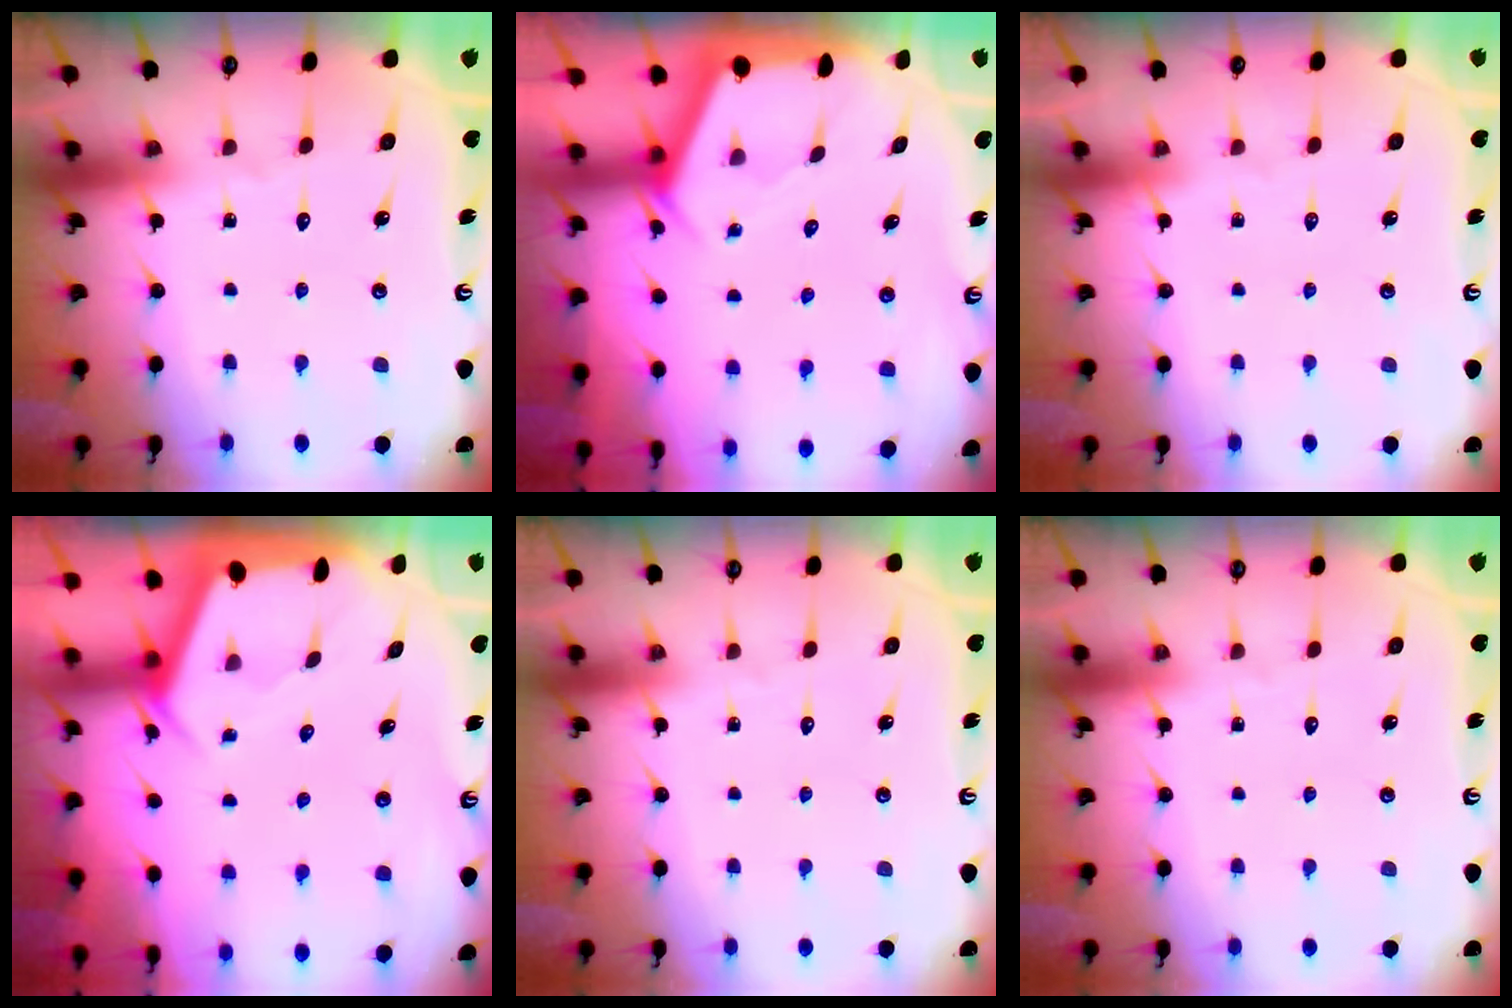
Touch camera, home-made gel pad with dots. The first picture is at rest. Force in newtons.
{"total": 2.5, "press": 2.5, "slide": 0.3}
{"total": 0.0}
{"total": 2.9, "press": 2.9, "slide": 0.2}
{"total": 0.0}
{"total": 0.0}